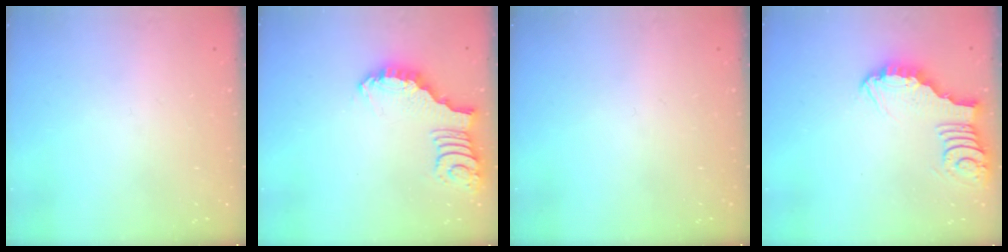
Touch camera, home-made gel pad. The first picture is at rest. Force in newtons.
{"total": 2.9, "press": 2.9, "slide": 0.1}
{"total": 0.0}
{"total": 3.6, "press": 3.6, "slide": 0.3}